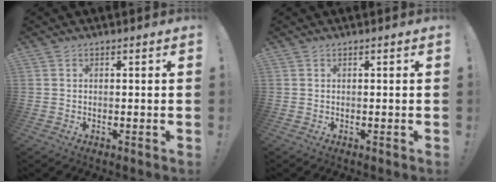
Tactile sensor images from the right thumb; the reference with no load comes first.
{"total": 0.0}